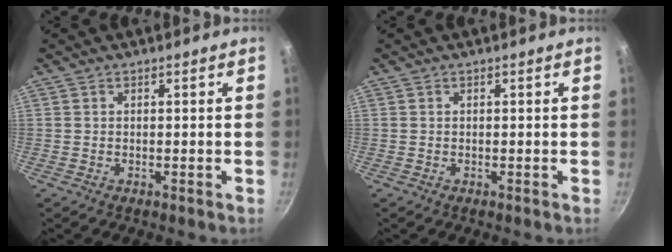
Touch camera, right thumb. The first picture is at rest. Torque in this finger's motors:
{"motor_torque": [-0.28, 0.28, 0.04, 0.04, 0.04]}